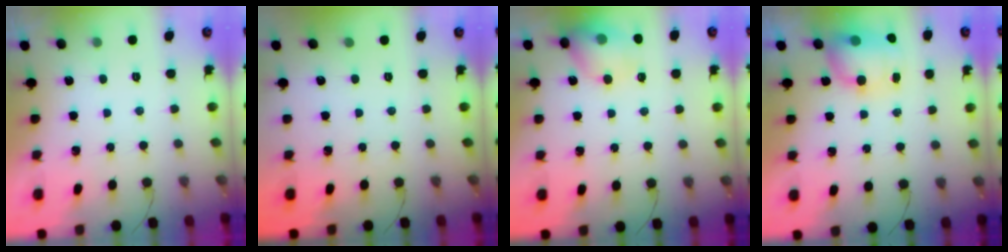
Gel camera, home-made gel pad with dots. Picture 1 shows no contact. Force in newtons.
{"total": 0.0}
{"total": 12.6, "press": 12.5, "slide": 1.8}
{"total": 11.9, "press": 9.3, "slide": 7.4}